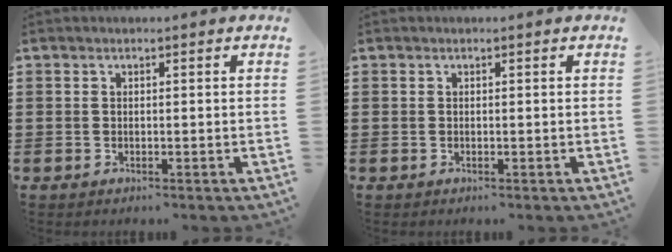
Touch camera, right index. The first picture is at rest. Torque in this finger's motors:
{"motor_torque": [-0.01, 0.01, 0.01, -0.01]}